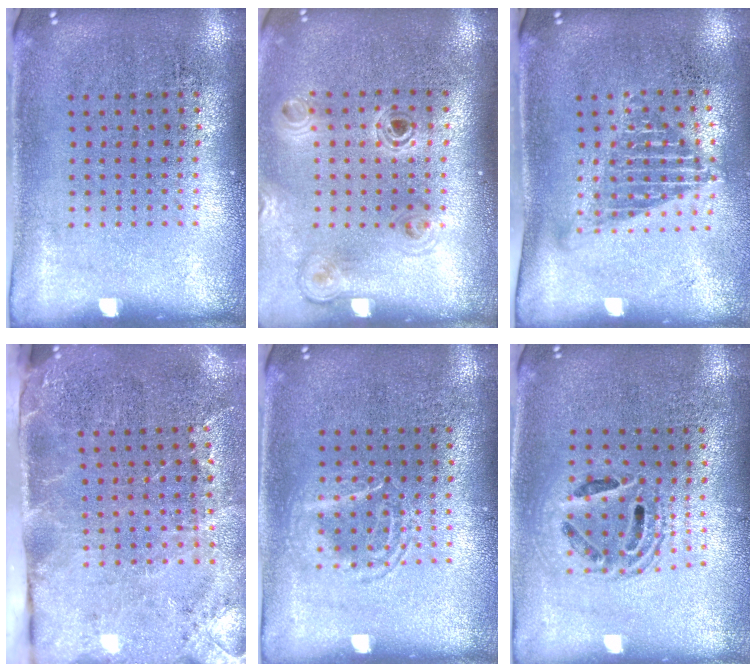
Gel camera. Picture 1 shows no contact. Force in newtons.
{"total": 1.1, "press": 1.1, "slide": 0.2}
{"total": 1.4, "press": 1.1, "slide": 0.8}
{"total": 3.9, "press": 3.2, "slide": 2.3}
{"total": 1.7, "press": 1.7, "slide": 0.2}
{"total": 1.5, "press": 1.3, "slide": 0.8}